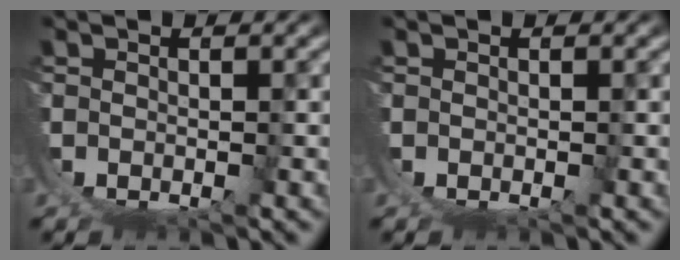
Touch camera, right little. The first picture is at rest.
{"total": 0.0}